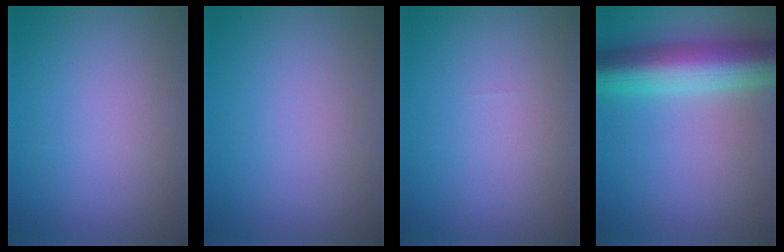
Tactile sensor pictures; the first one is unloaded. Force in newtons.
{"total": 0.0}
{"total": 0.0}
{"total": 9.5, "press": 9.5, "slide": 0.2}